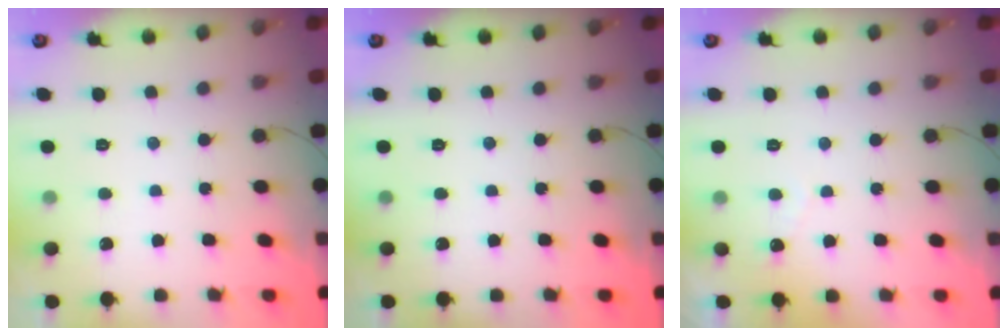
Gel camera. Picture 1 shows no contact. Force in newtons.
{"total": 0.0}
{"total": 2.5, "press": 2.5, "slide": 0.1}